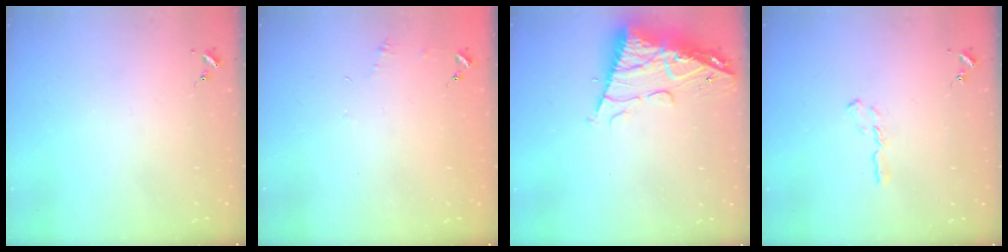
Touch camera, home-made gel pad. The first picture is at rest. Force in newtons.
{"total": 4.3, "press": 4.3, "slide": 0.5}
{"total": 14.0, "press": 13.9, "slide": 1.3}
{"total": 4.2, "press": 4.2, "slide": 0.5}